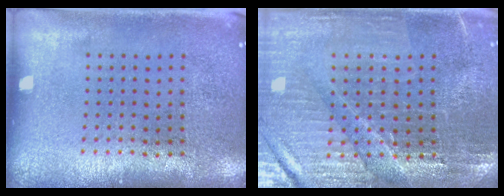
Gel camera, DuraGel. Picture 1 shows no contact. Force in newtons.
{"total": 3.1, "press": 3.1, "slide": 0.5}